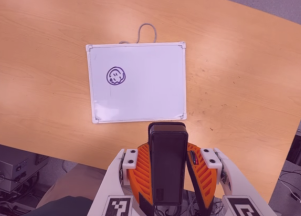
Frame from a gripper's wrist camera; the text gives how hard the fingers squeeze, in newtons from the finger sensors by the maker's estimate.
{"total": 5.6, "left": 4.7, "right": 6.5}